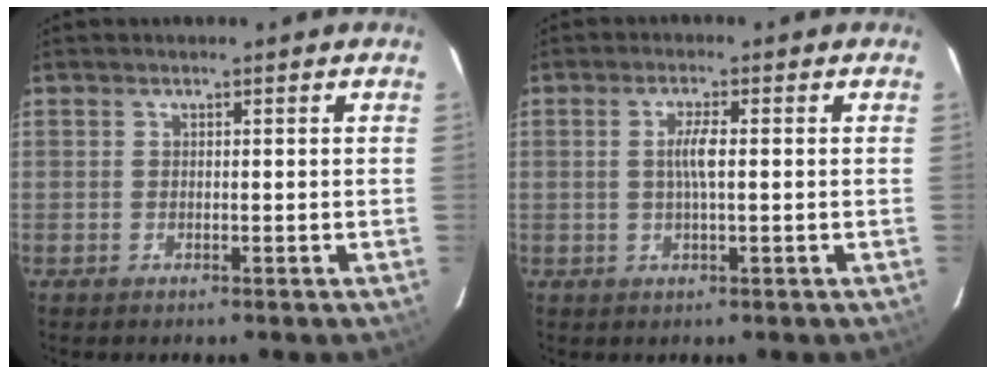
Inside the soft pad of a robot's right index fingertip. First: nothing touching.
{"total": 3.4, "force": [0.1, 0.3, 3.4], "torque": [-0.065, 0.001, 0.002]}